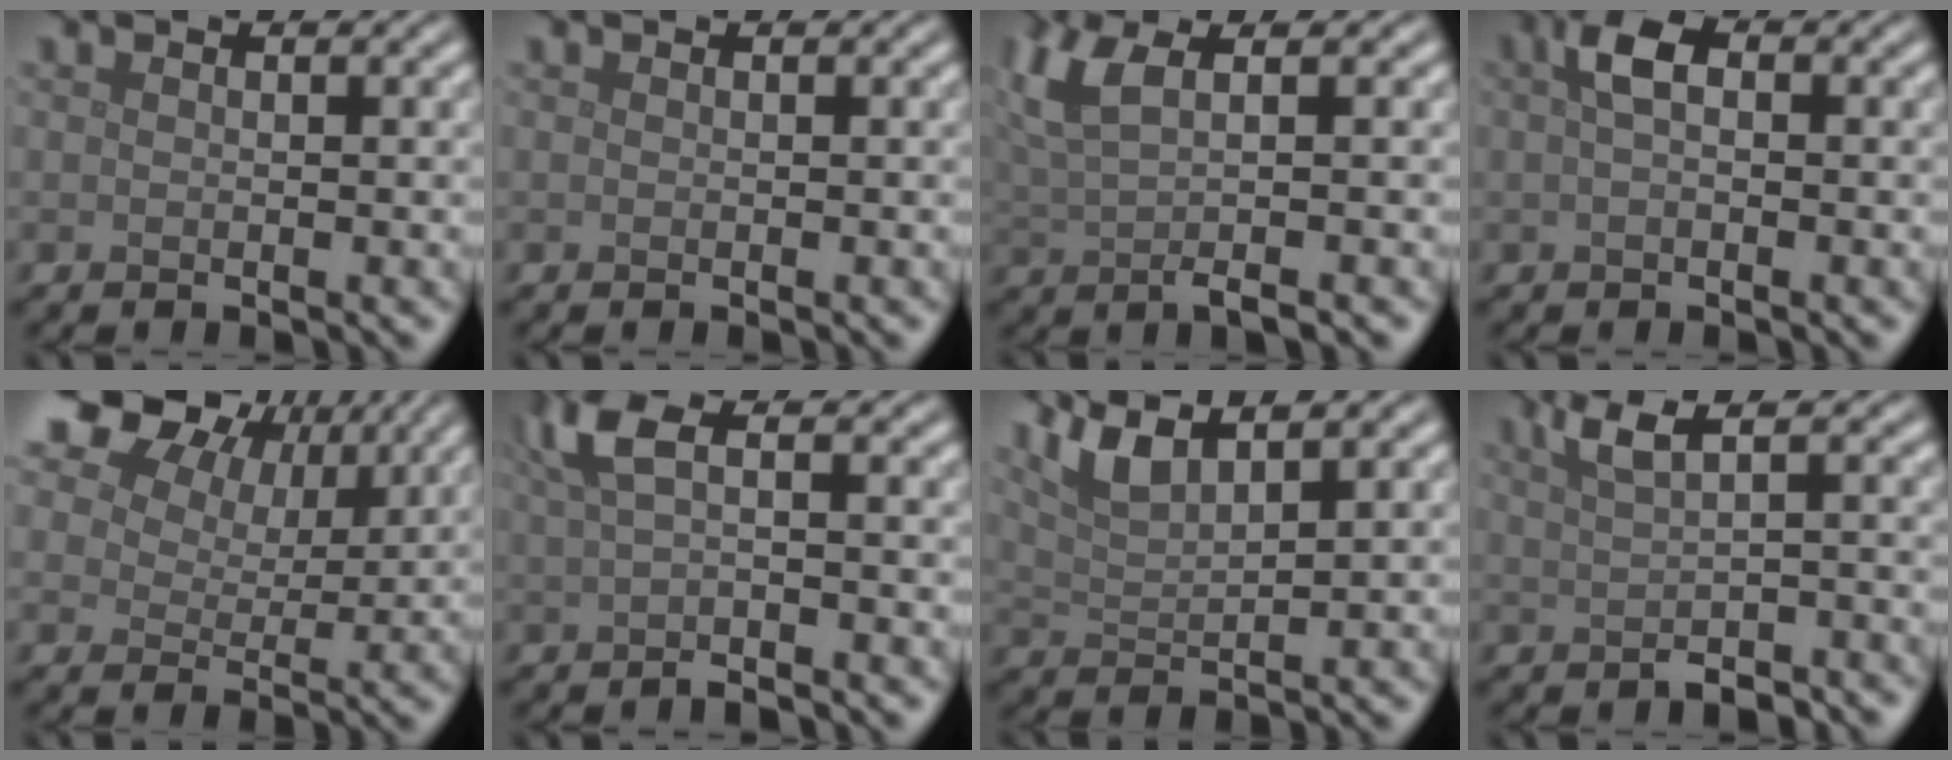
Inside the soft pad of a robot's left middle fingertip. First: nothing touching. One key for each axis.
{"total": 0.0}
{"total": 4.9, "fx": 1.0, "fy": 1.5, "fz": 4.6, "tx": -0.087, "ty": 0.005, "tz": 0.019}
{"total": 2.4, "fx": 0.4, "fy": 1.2, "fz": 2.0, "tx": -0.038, "ty": 0.008, "tz": 0.002}
{"total": 15.4, "fx": 9.7, "fy": 9.3, "fz": 7.6, "tx": -0.170, "ty": 0.030, "tz": 0.178}
{"total": 3.7, "fx": 0.4, "fy": 1.0, "fz": 3.5, "tx": -0.068, "ty": 0.006, "tz": 0.004}
{"total": 3.8, "fx": 2.8, "fy": 0.9, "fz": 2.4, "tx": -0.048, "ty": 0.008, "tz": 0.059}
{"total": 3.3, "fx": 0.5, "fy": 1.2, "fz": 3.0, "tx": -0.046, "ty": 0.001, "tz": 0.010}